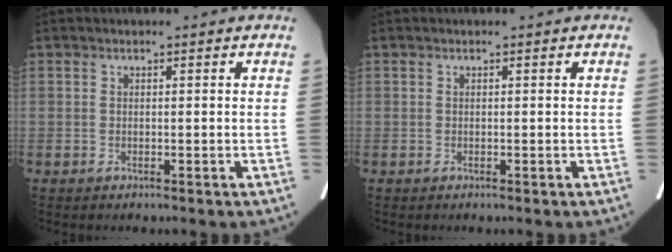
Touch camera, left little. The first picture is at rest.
{"total": 0.0}